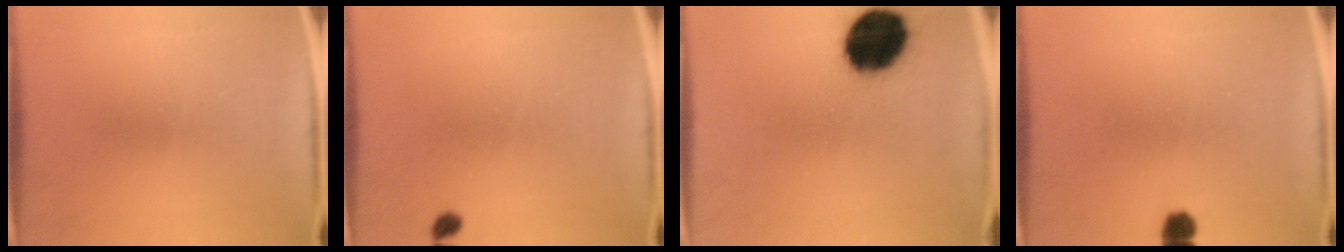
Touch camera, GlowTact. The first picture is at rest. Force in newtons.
{"total": 1.2}
{"total": 16.0}
{"total": 2.6}